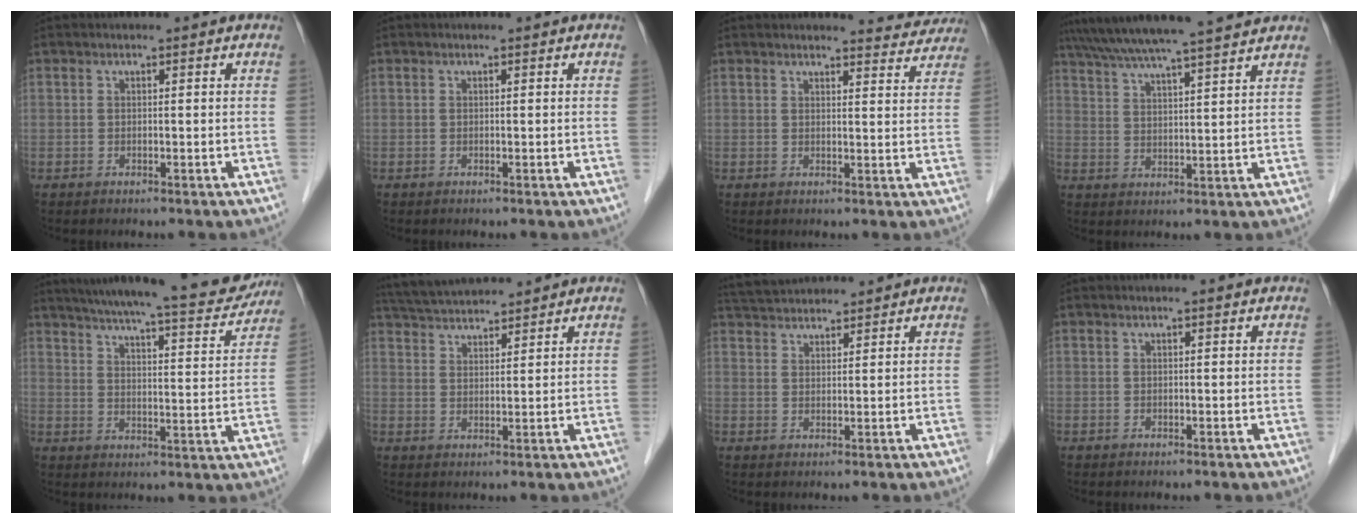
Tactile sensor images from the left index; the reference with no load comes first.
{"total": 0.0}
{"total": 5.4, "force": [5.4, 0.8, 0.2], "torque": [0.001, -0.014, 0.045]}
{"total": 16.5, "force": [14.7, -0.4, 7.3], "torque": [-0.131, 0.019, 0.215]}
{"total": 20.6, "force": [18.6, 2.3, 8.6], "torque": [-0.134, -0.018, 0.243]}
{"total": 8.8, "force": [8.4, 0.6, 2.6], "torque": [-0.056, 0.033, 0.145]}
{"total": 7.0, "force": [6.8, 0.8, 1.6], "torque": [-0.037, 0.039, 0.116]}
{"total": 1.3, "force": [1.2, -0.1, 0.4], "torque": [-0.012, 0.005, 0.017]}